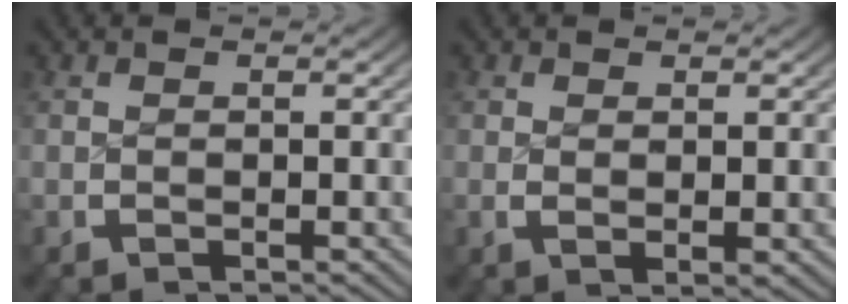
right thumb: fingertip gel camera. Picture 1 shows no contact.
{"total": 1.1, "force": [0.4, 0.4, 0.9], "torque": [-0.018, -0.009, 0.015]}